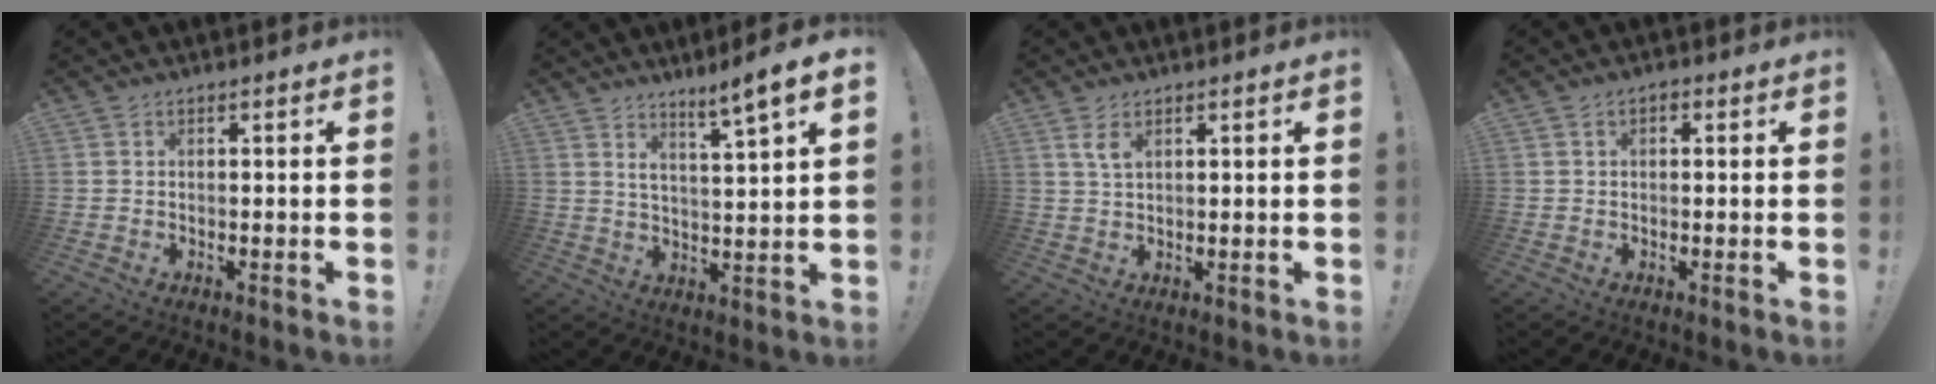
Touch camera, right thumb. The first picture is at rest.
{"total": 6.8, "force": [4.6, -0.9, 4.9], "torque": [-0.070, -0.038, 0.069]}
{"total": 3.3, "force": [1.8, 1.1, 2.5], "torque": [-0.052, -0.003, 0.033]}
{"total": 1.2, "force": [0.1, 1.0, 0.7], "torque": [-0.009, 0.003, 0.001]}